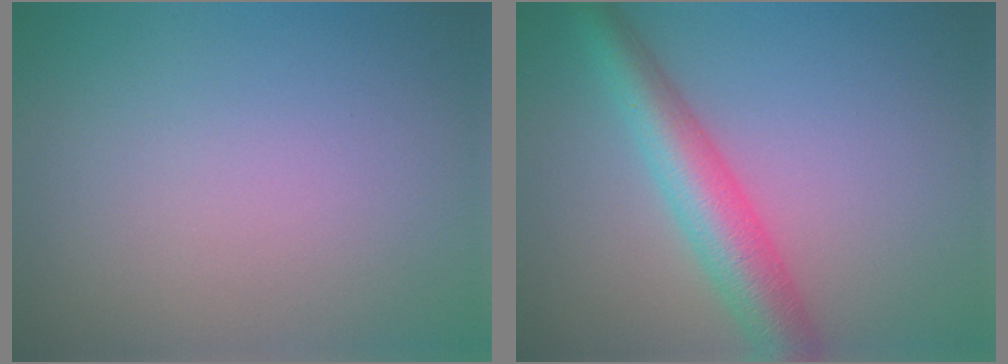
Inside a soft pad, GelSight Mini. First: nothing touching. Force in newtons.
{"total": 5.6, "press": 5.6, "slide": 0.1}